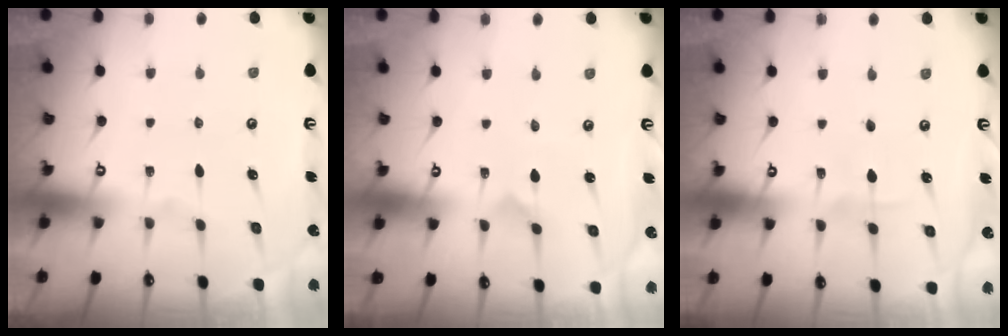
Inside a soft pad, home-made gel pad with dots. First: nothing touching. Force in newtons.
{"total": 0.0}
{"total": 2.9, "press": 2.9, "slide": 0.3}